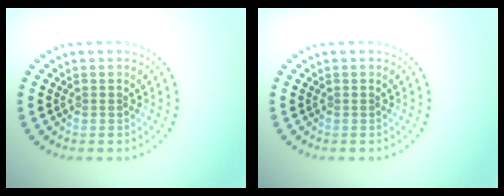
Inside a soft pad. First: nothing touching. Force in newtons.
{"total": 0.0}